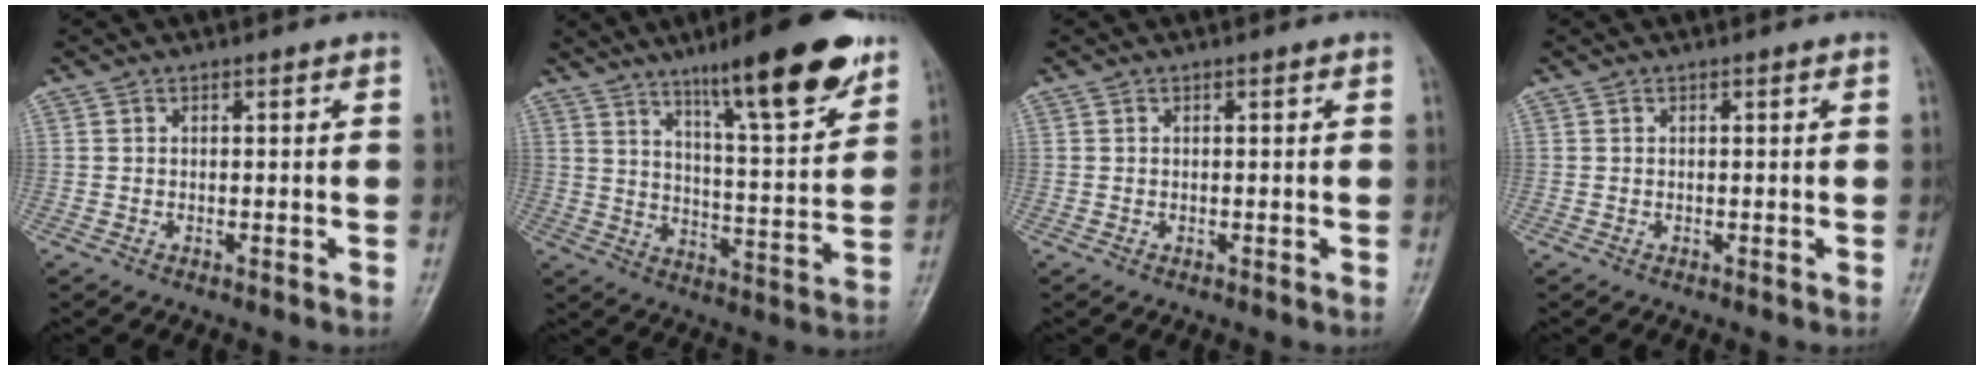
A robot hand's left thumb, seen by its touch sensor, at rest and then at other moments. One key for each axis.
{"total": 18.4, "fx": 11.9, "fy": 3.5, "fz": 13.6, "tx": -0.176, "ty": -0.060, "tz": 0.184}
{"total": 0.0}
{"total": 0.0}